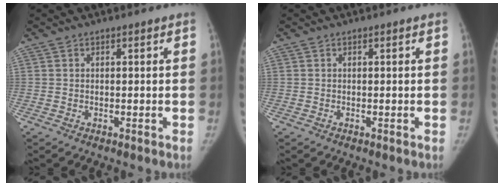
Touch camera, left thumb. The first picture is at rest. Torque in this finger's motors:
{"motor_torque": [0.00, 0.00, 0.18, -0.14, 0.00]}